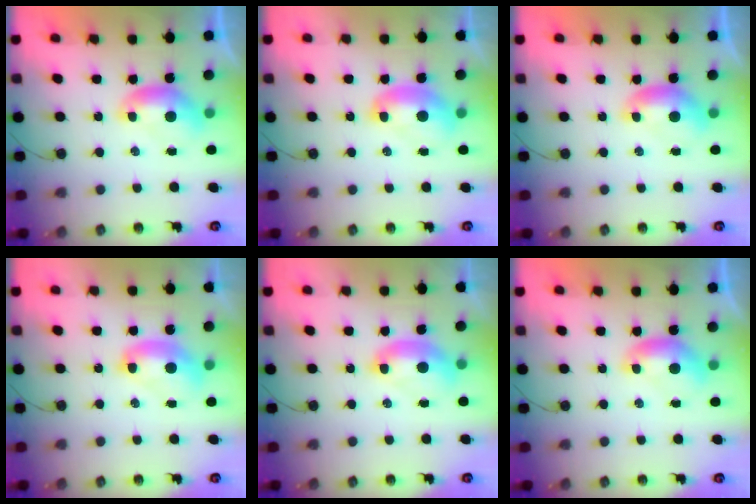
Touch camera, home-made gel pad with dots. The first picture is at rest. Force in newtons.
{"total": 2.5, "press": 2.5, "slide": 0.3}
{"total": 0.0}
{"total": 2.7, "press": 2.7, "slide": 0.1}
{"total": 2.5, "press": 2.5, "slide": 0.6}
{"total": 0.0}